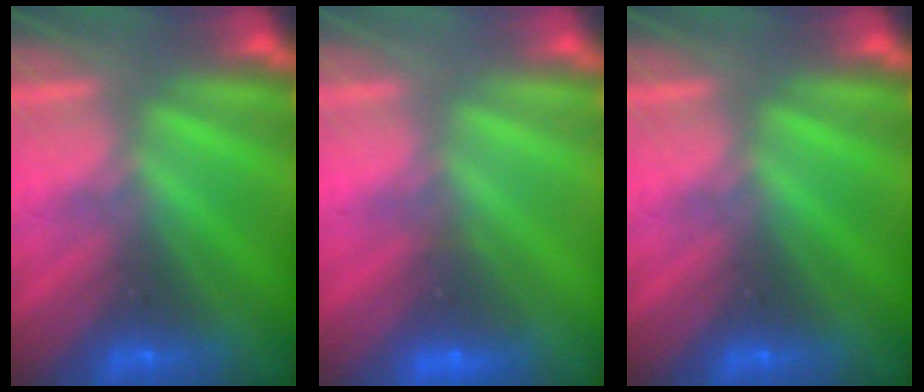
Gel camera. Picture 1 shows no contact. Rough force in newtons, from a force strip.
{"total": 2.0}
{"total": 0.0}